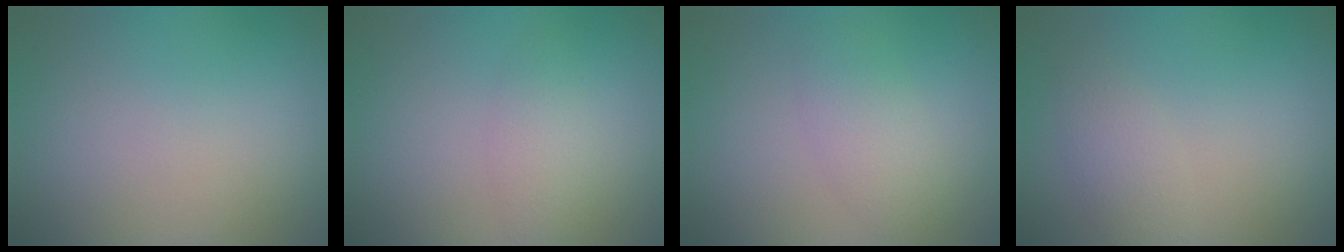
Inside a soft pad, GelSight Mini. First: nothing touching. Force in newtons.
{"total": 2.1, "press": 2.1, "slide": 0.0}
{"total": 2.7, "press": 2.7, "slide": 0.3}
{"total": 2.0, "press": 2.0, "slide": 0.0}